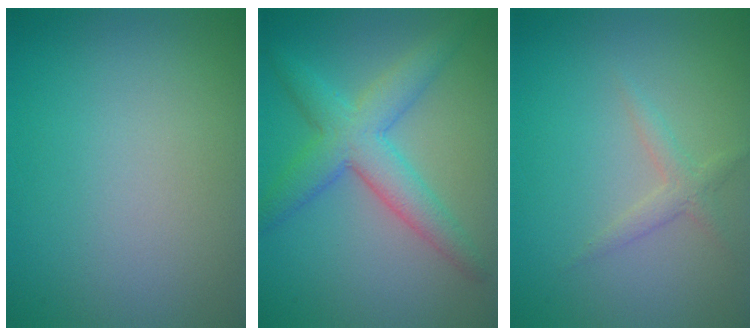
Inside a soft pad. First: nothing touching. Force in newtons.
{"total": 5.2, "press": 5.2, "slide": 0.1}
{"total": 1.5, "press": 1.5, "slide": 0.0}